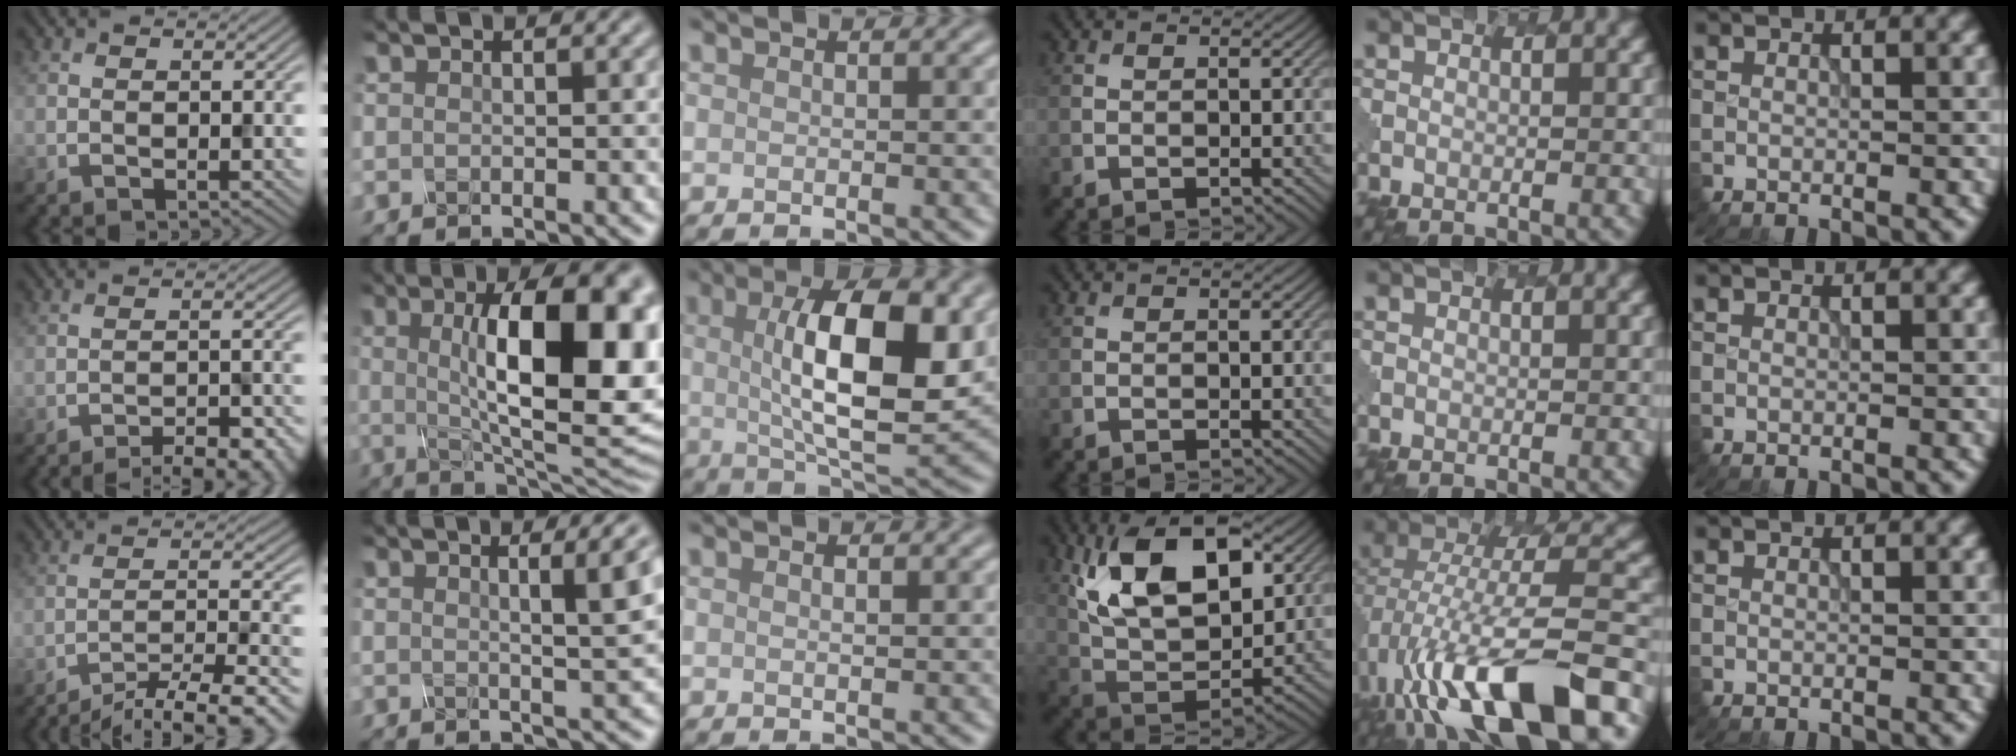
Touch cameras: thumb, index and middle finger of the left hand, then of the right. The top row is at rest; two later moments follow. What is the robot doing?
{"motion": "unscrew", "object": "spray bottle"}